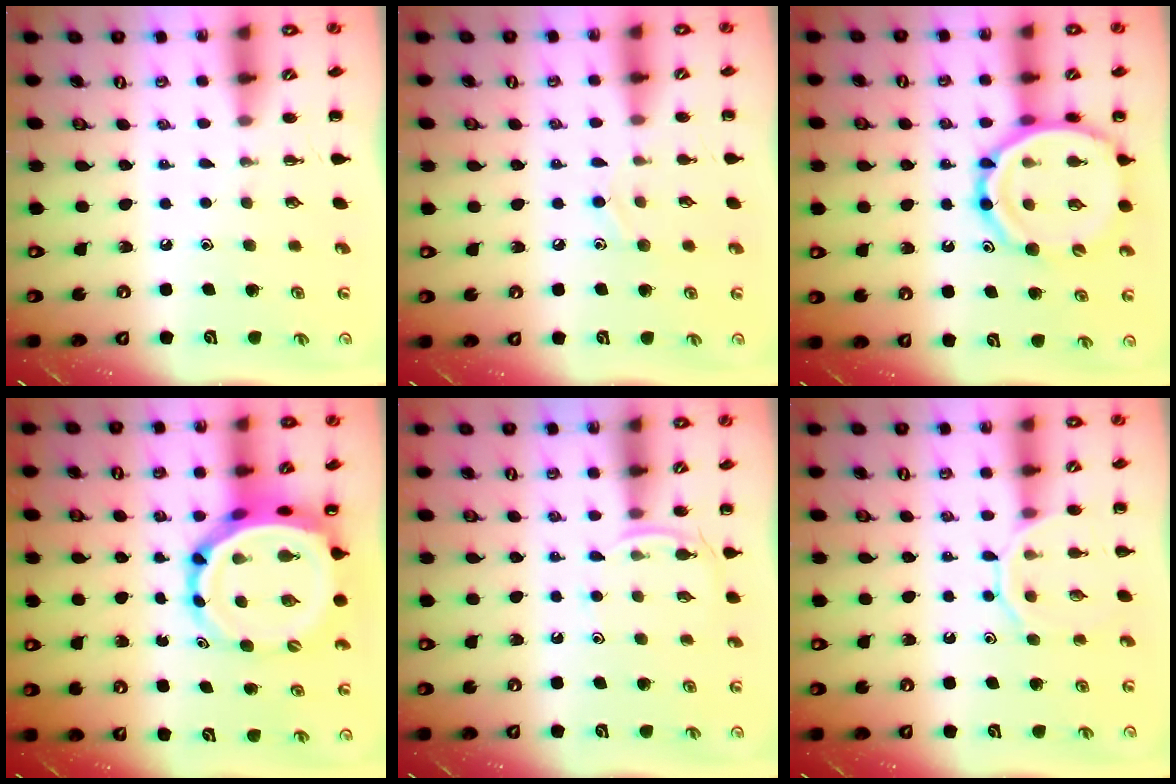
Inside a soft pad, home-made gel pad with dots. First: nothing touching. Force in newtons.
{"total": 7.0, "press": 6.7, "slide": 1.9}
{"total": 17.0, "press": 16.6, "slide": 3.6}
{"total": 9.2, "press": 8.7, "slide": 2.8}
{"total": 4.5, "press": 4.3, "slide": 1.3}
{"total": 10.8, "press": 10.8, "slide": 1.3}